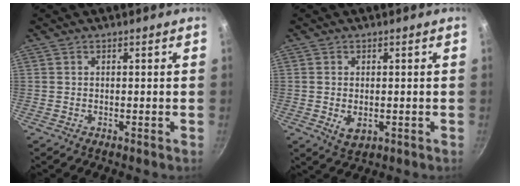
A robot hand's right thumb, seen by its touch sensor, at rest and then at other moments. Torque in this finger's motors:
{"motor_torque": [-0.32, 0.23, -0.10, 0.04, 0.01]}